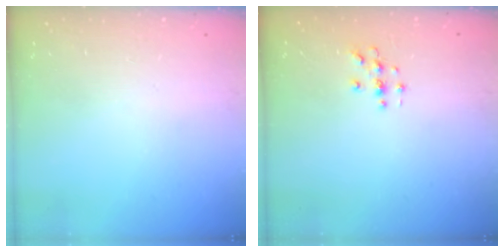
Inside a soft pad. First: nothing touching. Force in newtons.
{"total": 3.1, "press": 3.1, "slide": 0.3}